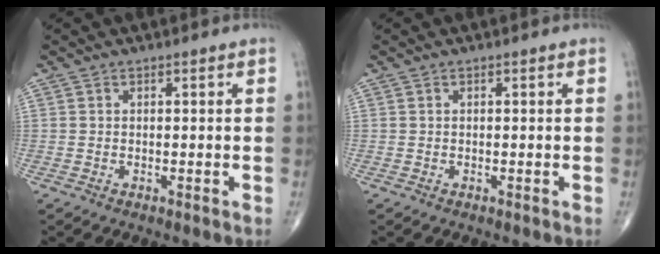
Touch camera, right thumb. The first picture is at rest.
{"total": 0.0}